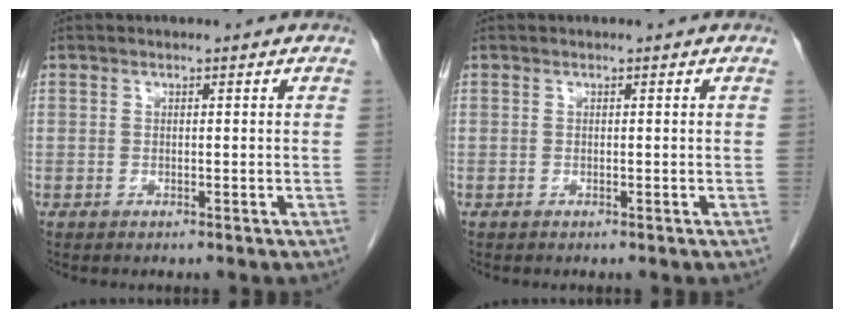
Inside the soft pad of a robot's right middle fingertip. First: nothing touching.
{"total": 0.0}